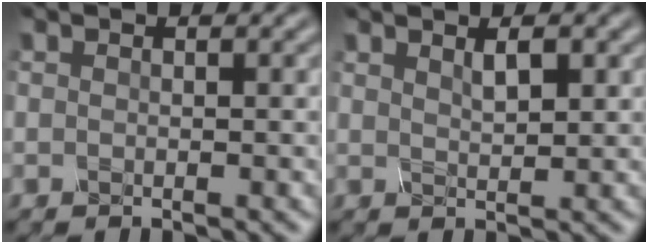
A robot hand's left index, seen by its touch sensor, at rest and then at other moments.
{"total": 1.3, "force": [0.7, 0.3, 1.1], "torque": [-0.020, -0.005, 0.015]}